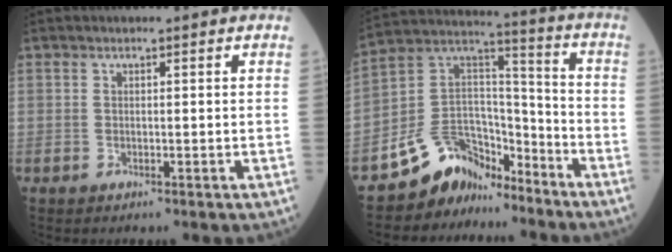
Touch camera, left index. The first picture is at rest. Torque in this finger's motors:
{"motor_torque": [1.01, 1.13, 0.21, 0.03]}